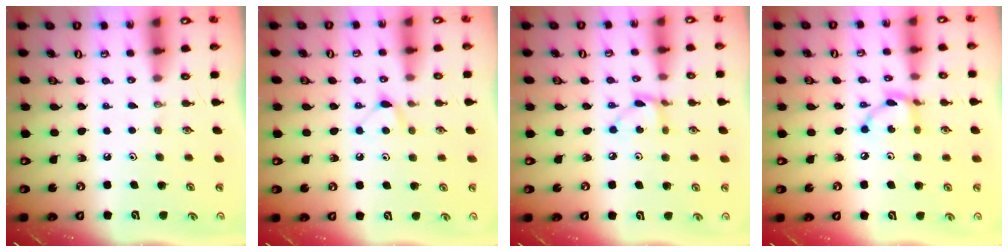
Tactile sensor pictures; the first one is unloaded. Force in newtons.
{"total": 5.9, "press": 5.8, "slide": 0.8}
{"total": 4.3, "press": 4.3, "slide": 0.2}
{"total": 8.5, "press": 8.4, "slide": 0.4}